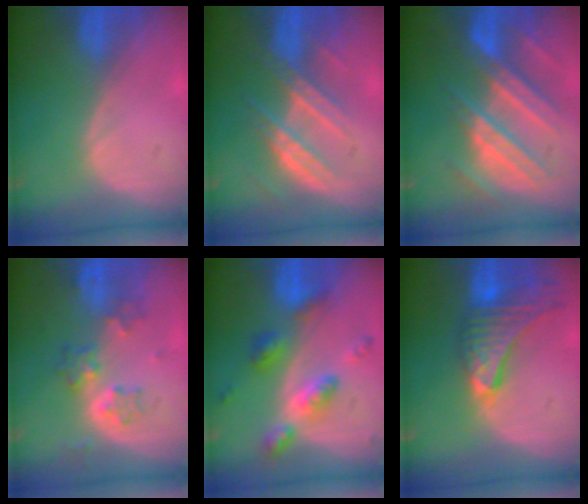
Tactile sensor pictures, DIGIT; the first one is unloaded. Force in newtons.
{"total": 7.2, "press": 7.1, "slide": 1.4}
{"total": 10.8, "press": 9.6, "slide": 4.9}
{"total": 5.3, "press": 5.2, "slide": 0.9}
{"total": 7.4, "press": 7.3, "slide": 0.5}
{"total": 9.6, "press": 8.5, "slide": 4.4}